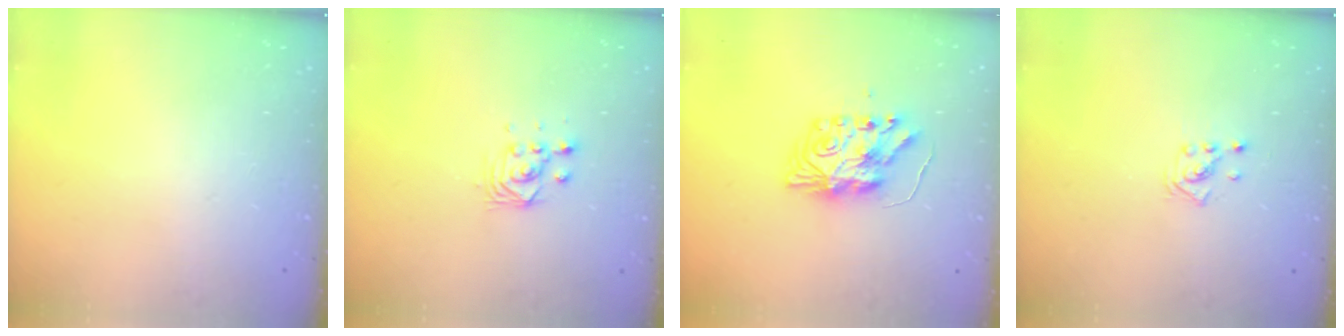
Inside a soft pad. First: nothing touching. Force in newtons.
{"total": 2.8, "press": 2.8, "slide": 0.2}
{"total": 9.3, "press": 9.3, "slide": 0.7}
{"total": 1.4, "press": 1.4, "slide": 0.1}